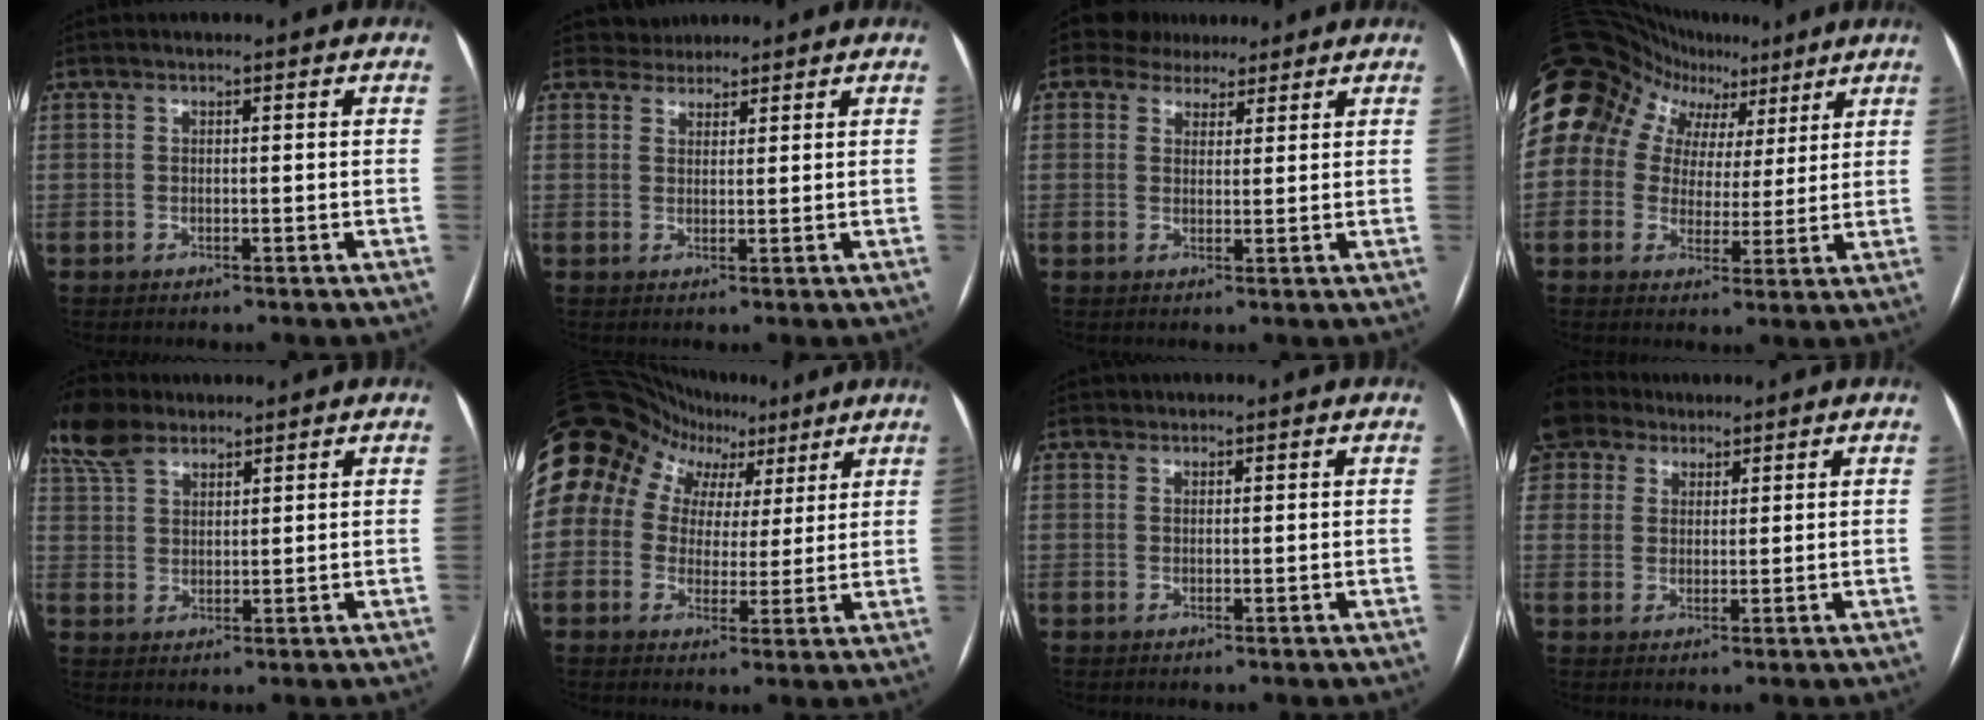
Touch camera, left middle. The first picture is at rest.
{"total": 2.8, "force": [2.6, 1.1, -0.3], "torque": [0.004, 0.015, 0.043]}
{"total": 6.0, "force": [4.8, 3.5, 1.1], "torque": [-0.016, 0.021, 0.072]}
{"total": 24.6, "force": [12.2, 18.8, 10.1], "torque": [-0.266, 0.109, 0.209]}
{"total": 8.0, "force": [6.3, 3.4, 3.5], "torque": [-0.085, 0.028, 0.129]}
{"total": 23.1, "force": [10.9, 18.3, 8.8], "torque": [-0.240, 0.111, 0.187]}
{"total": 0.6, "force": [0.5, 0.3, -0.1], "torque": [0.000, 0.003, 0.009]}
{"total": 6.6, "force": [5.2, 4.0, 0.5], "torque": [-0.015, 0.026, 0.104]}